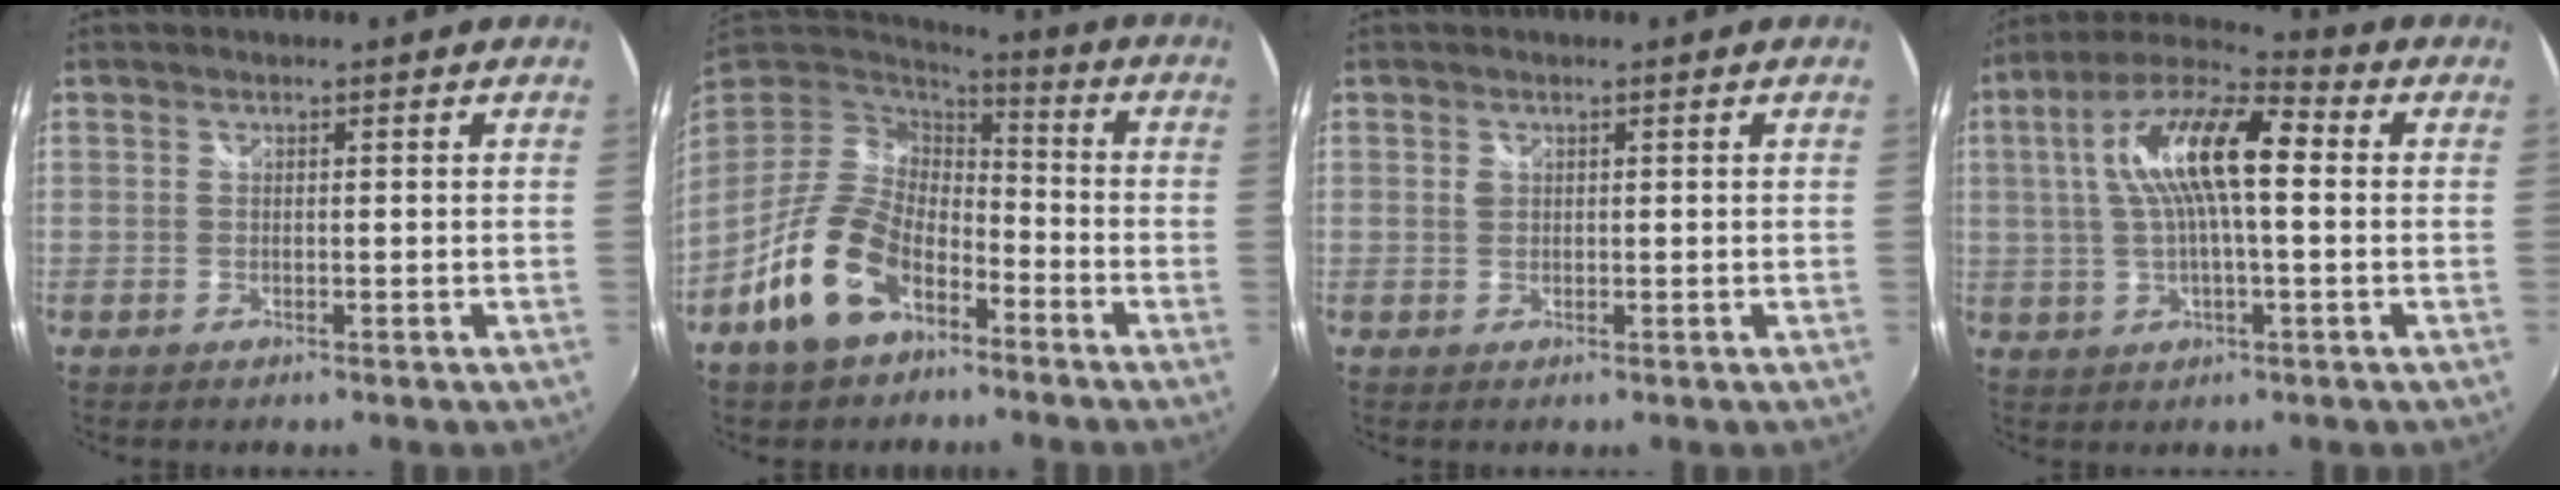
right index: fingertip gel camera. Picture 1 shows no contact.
{"total": 14.6, "force": [-7.8, 8.5, 9.0], "torque": [-0.188, 0.001, -0.134]}
{"total": 0.8, "force": [0.3, 0.7, 0.3], "torque": [-0.005, 0.002, 0.004]}
{"total": 15.1, "force": [2.1, 4.6, 14.2], "torque": [-0.267, 0.026, 0.028]}